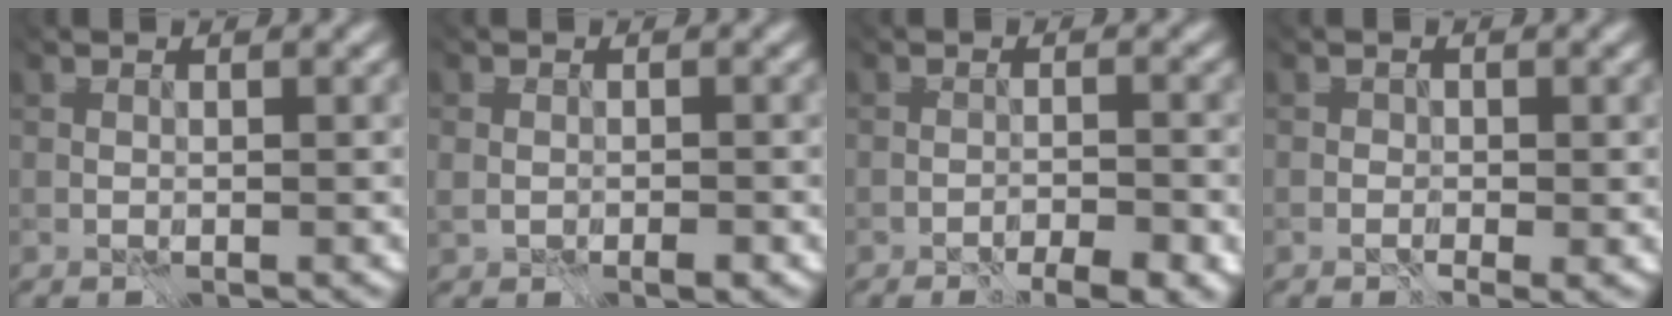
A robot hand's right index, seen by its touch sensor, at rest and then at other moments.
{"total": 1.2, "force": [-0.3, 1.0, 0.5], "torque": [-0.027, 0.004, -0.001]}
{"total": 4.5, "force": [-4.3, 0.1, 1.2], "torque": [0.014, -0.001, -0.074]}
{"total": 1.3, "force": [-1.3, 0.1, 0.1], "torque": [0.005, 0.002, -0.033]}